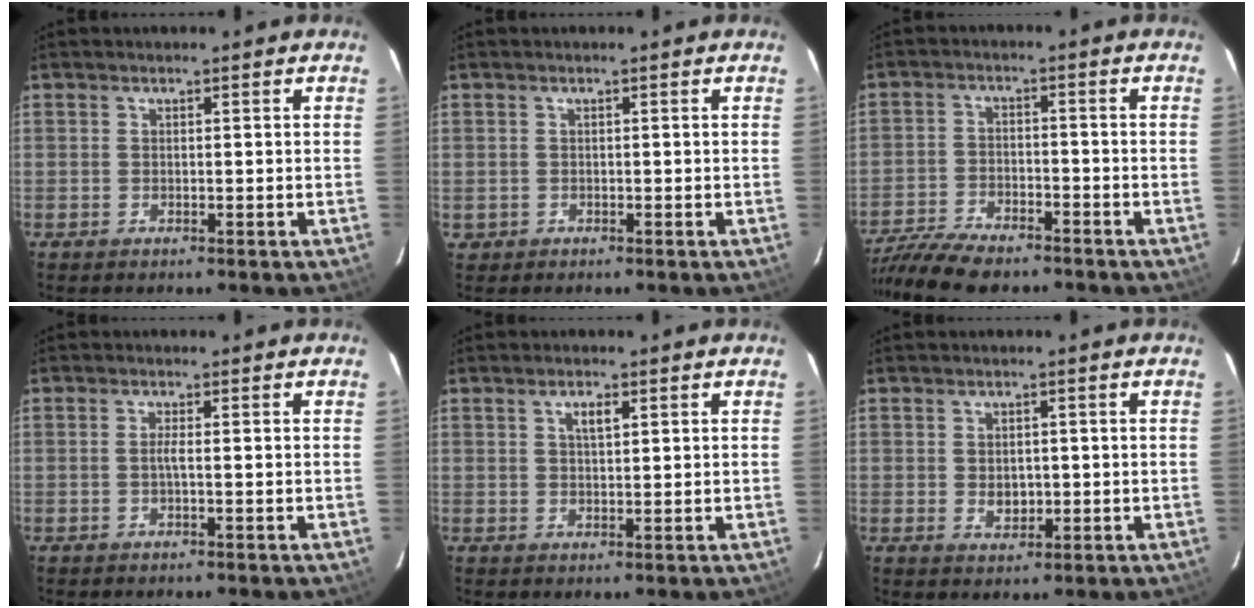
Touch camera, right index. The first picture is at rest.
{"total": 1.5, "force": [-0.2, 1.5, 0.1], "torque": [-0.003, 0.002, 0.001]}
{"total": 13.0, "force": [-11.0, 3.9, 5.7], "torque": [-0.143, -0.018, -0.196]}
{"total": 1.2, "force": [-0.2, -0.4, 1.1], "torque": [-0.020, 0.000, -0.006]}
{"total": 2.4, "force": [1.1, 0.9, 1.9], "torque": [-0.034, 0.005, 0.018]}
{"total": 3.2, "force": [-0.3, 2.5, 2.0], "torque": [-0.031, -0.003, 0.000]}